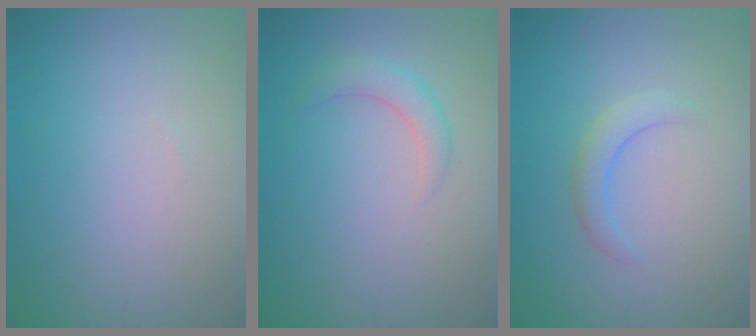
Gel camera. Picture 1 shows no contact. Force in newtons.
{"total": 2.0, "press": 2.0, "slide": 0.1}
{"total": 2.0, "press": 2.0, "slide": 0.3}